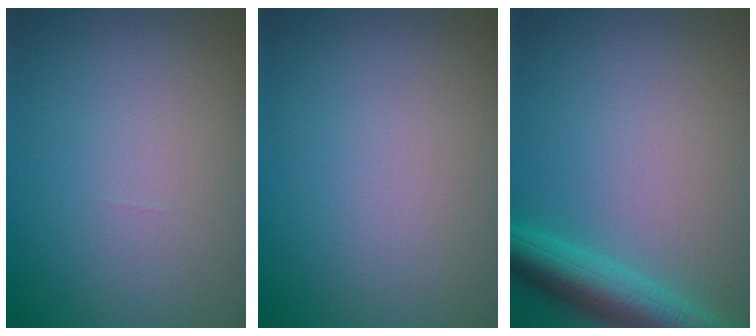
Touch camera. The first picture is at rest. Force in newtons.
{"total": 0.0}
{"total": 5.1, "press": 5.1, "slide": 0.3}